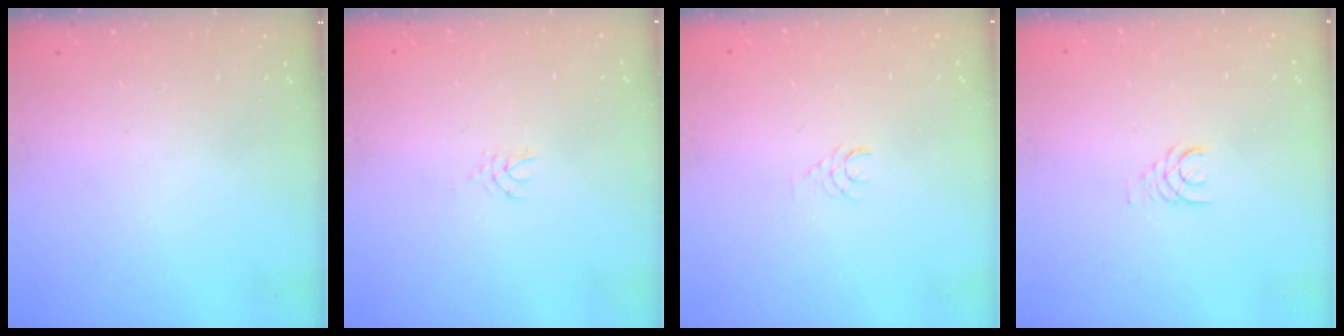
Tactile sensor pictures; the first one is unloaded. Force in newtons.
{"total": 2.5, "press": 2.4, "slide": 0.4}
{"total": 3.5, "press": 3.5, "slide": 0.3}
{"total": 1.7, "press": 1.7, "slide": 0.2}